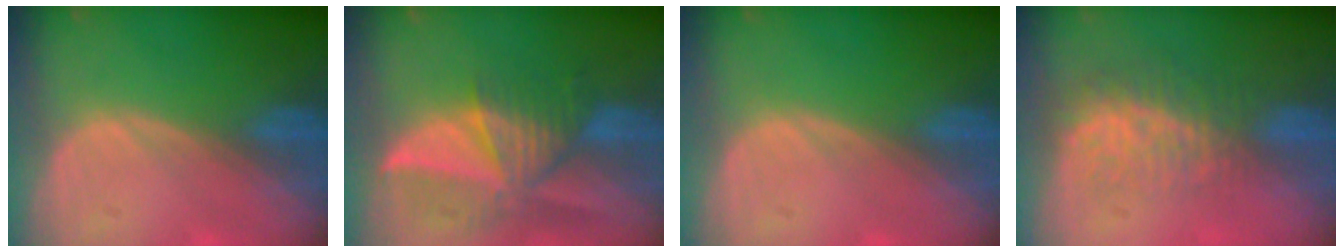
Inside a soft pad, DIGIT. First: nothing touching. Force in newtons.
{"total": 9.6, "press": 8.6, "slide": 4.3}
{"total": 0.0}
{"total": 8.2, "press": 7.2, "slide": 3.9}